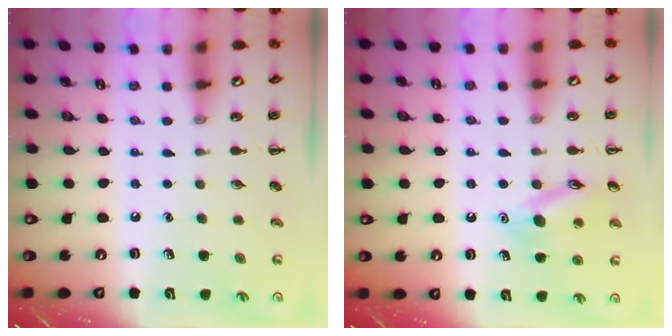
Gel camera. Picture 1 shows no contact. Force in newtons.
{"total": 12.5, "press": 12.5, "slide": 1.1}